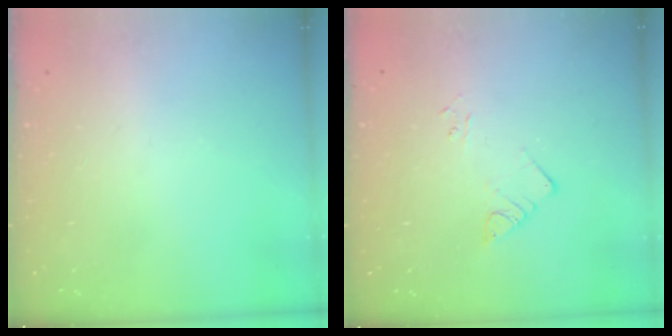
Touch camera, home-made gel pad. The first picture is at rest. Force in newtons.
{"total": 2.2, "press": 2.2, "slide": 0.2}